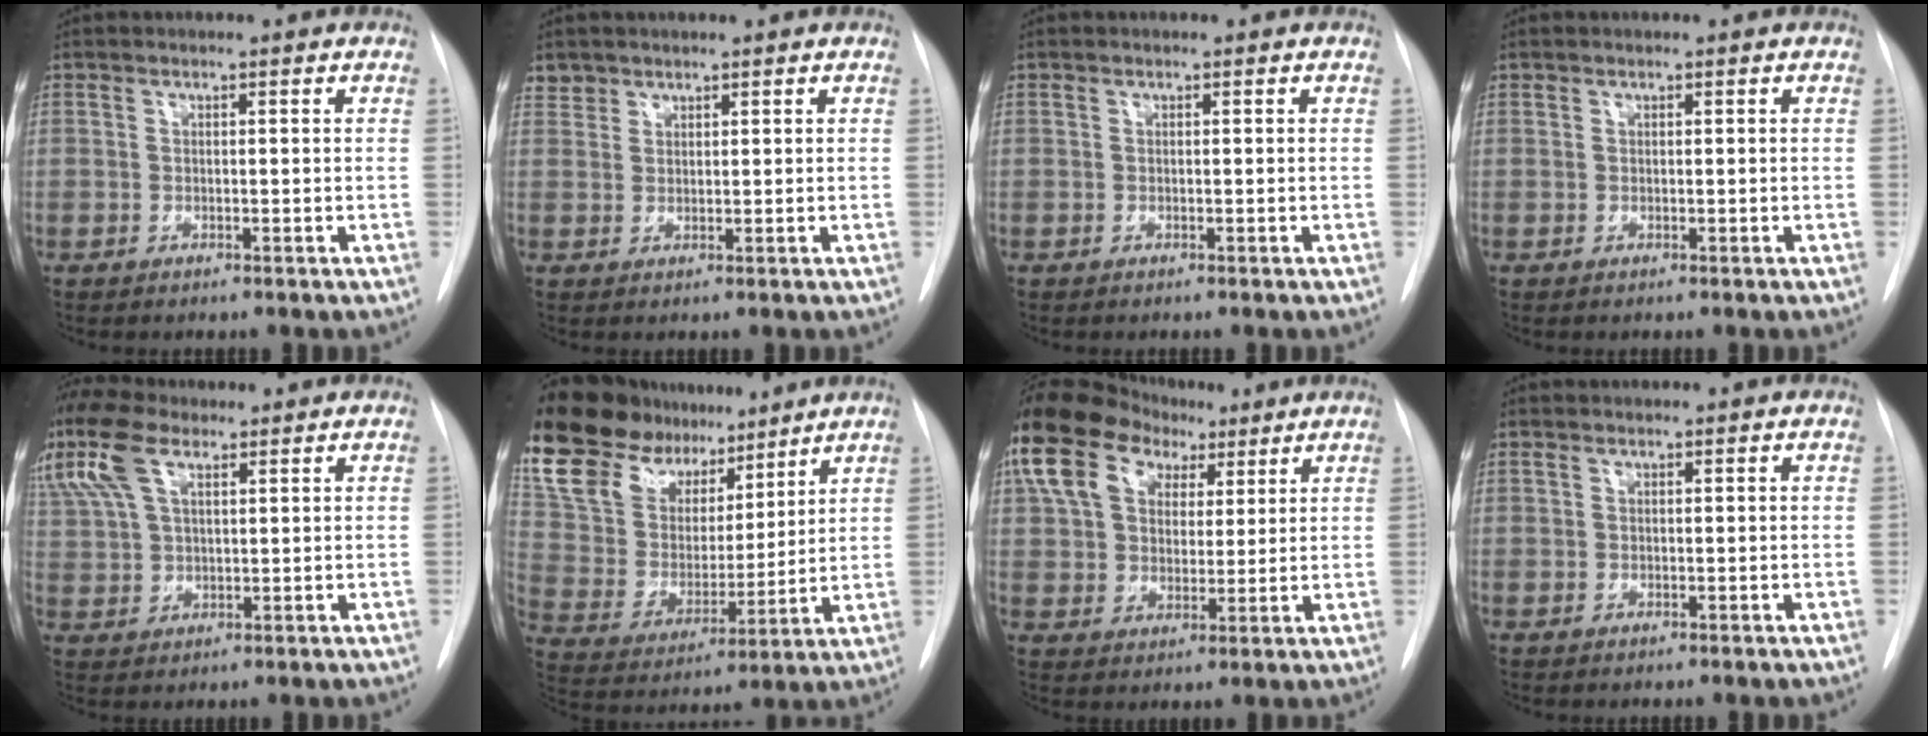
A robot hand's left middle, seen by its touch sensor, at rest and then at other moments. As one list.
[{"total": 1.9, "force": [1.6, 1.1, -0.3], "torque": [0.013, 0.008, 0.026]}, {"total": 0.0}, {"total": 0.0}, {"total": 17.1, "force": [10.2, 8.7, 10.6], "torque": [-0.288, 0.048, 0.194]}, {"total": 19.3, "force": [15.3, 8.6, 7.9], "torque": [-0.156, 0.034, 0.288]}, {"total": 15.6, "force": [8.4, 10.1, 8.3], "torque": [-0.174, 0.057, 0.149]}, {"total": 0.6, "force": [0.5, 0.3, 0.1], "torque": [-0.004, 0.008, 0.009]}]